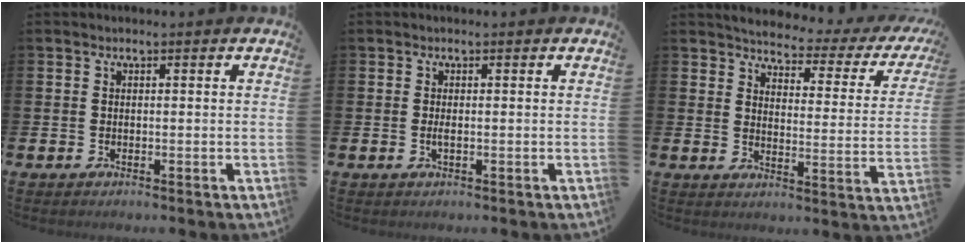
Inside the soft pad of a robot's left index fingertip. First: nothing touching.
{"total": 0.8, "force": [-0.1, 0.1, 0.8], "torque": [-0.015, -0.001, -0.002]}
{"total": 3.2, "force": [3.0, 1.0, 0.9], "torque": [-0.037, -0.031, 0.041]}